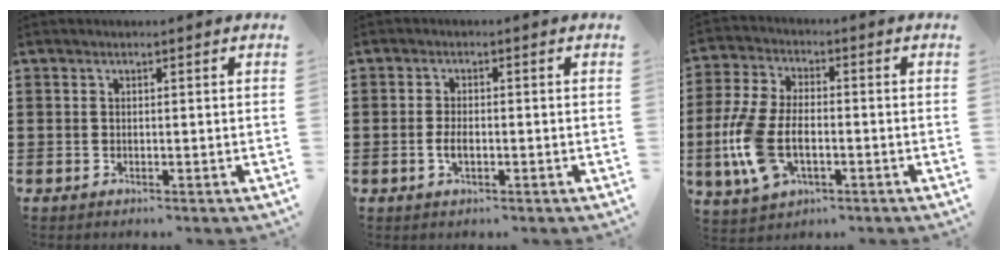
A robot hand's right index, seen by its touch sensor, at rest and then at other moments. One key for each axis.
{"total": 2.4, "fx": -0.6, "fy": 1.1, "fz": 2.1, "tx": -0.048, "ty": -0.002, "tz": -0.012}
{"total": 10.3, "fx": -2.6, "fy": 5.6, "fz": 8.3, "tx": -0.209, "ty": -0.011, "tz": -0.052}